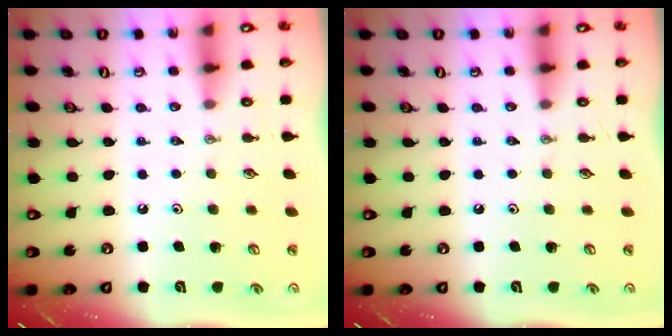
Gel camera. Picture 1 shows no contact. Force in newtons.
{"total": 0.0}